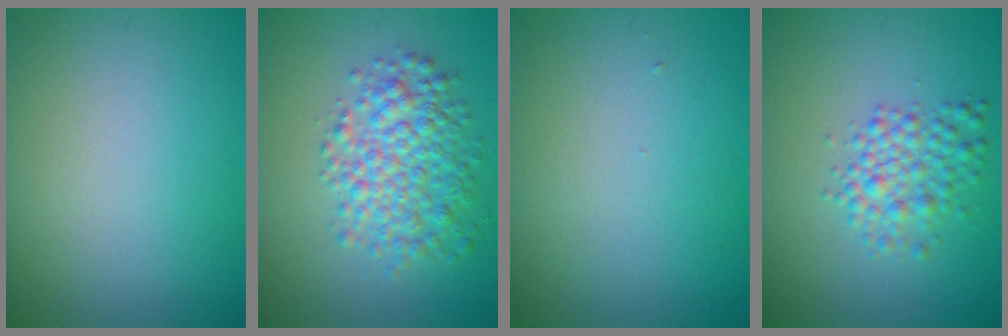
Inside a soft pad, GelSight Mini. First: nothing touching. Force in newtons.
{"total": 5.1, "press": 5.1, "slide": 0.1}
{"total": 0.0}
{"total": 3.3, "press": 3.3, "slide": 0.1}